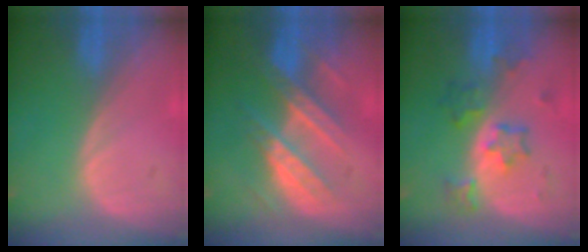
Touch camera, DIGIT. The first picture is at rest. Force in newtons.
{"total": 8.9, "press": 7.9, "slide": 4.1}
{"total": 5.9, "press": 5.8, "slide": 1.0}